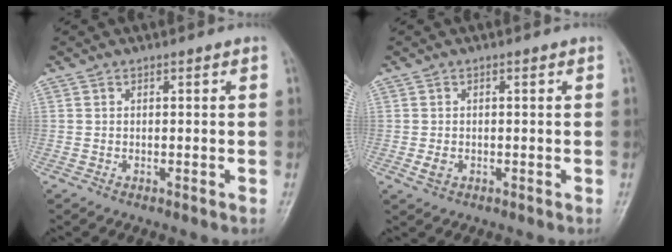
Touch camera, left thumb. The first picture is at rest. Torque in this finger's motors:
{"motor_torque": [0.36, 0.48, 0.47, -0.04, 0.00]}